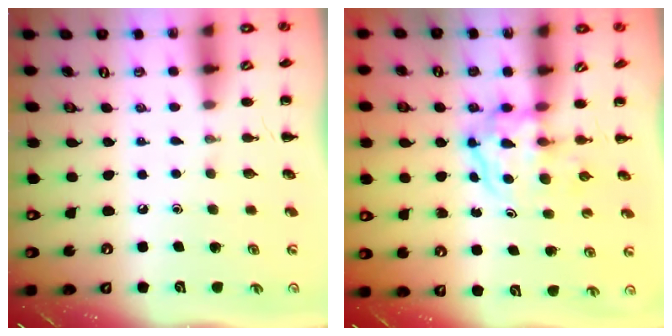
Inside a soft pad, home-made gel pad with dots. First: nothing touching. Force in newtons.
{"total": 3.7, "press": 3.7, "slide": 0.4}